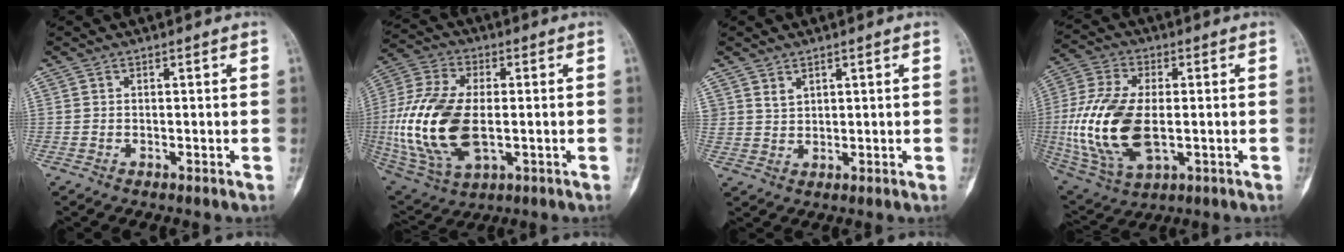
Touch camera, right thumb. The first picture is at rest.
{"total": 20.7, "force": [-1.8, 11.3, 17.2], "torque": [-0.374, -0.007, -0.021]}
{"total": 2.0, "force": [1.4, 1.2, 0.6], "torque": [-0.001, -0.013, 0.030]}
{"total": 19.0, "force": [-1.7, 10.2, 15.9], "torque": [-0.344, -0.007, -0.020]}